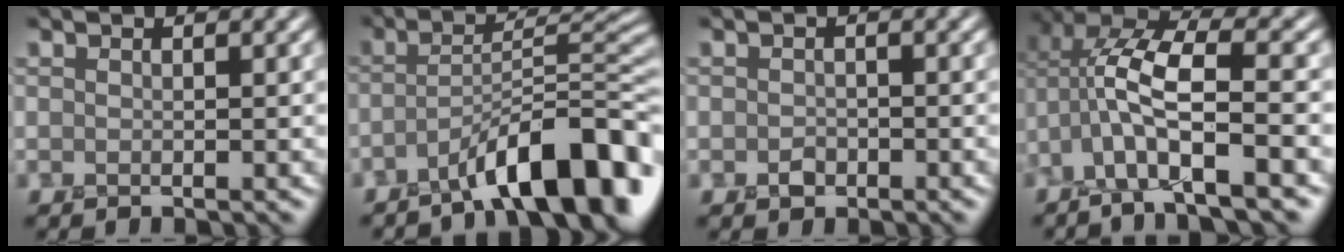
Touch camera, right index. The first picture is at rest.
{"total": 9.2, "force": [-5.6, 2.1, 7.0], "torque": [-0.095, 0.019, -0.089]}
{"total": 0.9, "force": [-0.6, 0.7, 0.1], "torque": [-0.001, -0.003, -0.010]}
{"total": 8.2, "force": [-1.9, 3.5, 7.2], "torque": [-0.147, 0.016, -0.046]}